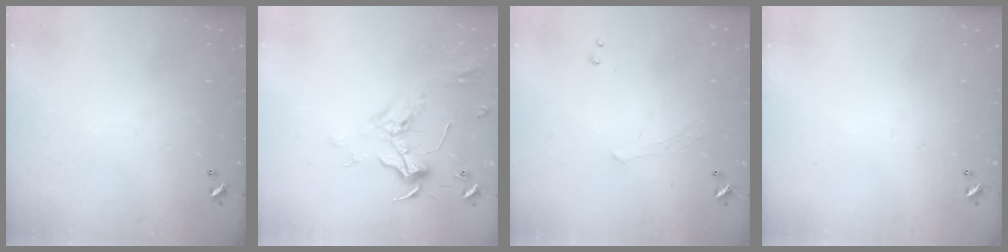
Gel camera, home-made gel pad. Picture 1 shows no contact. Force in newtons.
{"total": 2.3, "press": 2.2, "slide": 0.7}
{"total": 1.1, "press": 1.0, "slide": 0.6}
{"total": 0.0}